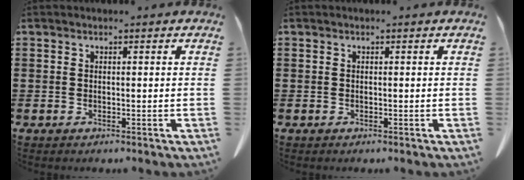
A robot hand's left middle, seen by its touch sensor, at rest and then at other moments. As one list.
[{"total": 0.0}]